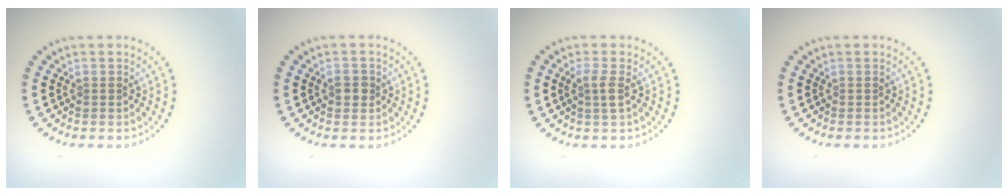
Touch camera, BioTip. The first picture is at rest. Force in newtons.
{"total": 1.4, "press": 1.4, "slide": 0.2}
{"total": 1.6, "press": 1.4, "slide": 0.8}
{"total": 0.0}